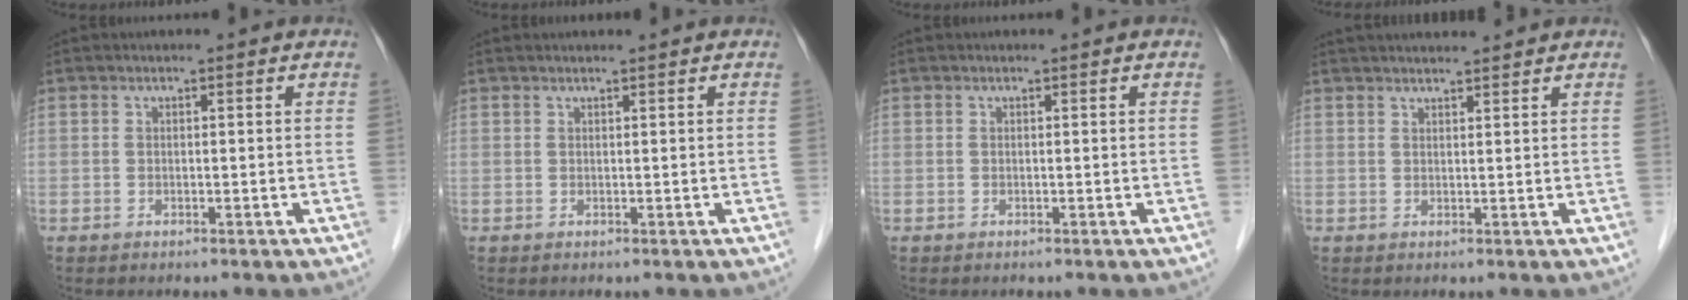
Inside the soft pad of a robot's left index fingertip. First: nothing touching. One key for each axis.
{"total": 1.0, "fx": 0.9, "fy": -0.1, "fz": 0.4, "tx": -0.005, "ty": 0.009, "tz": 0.017}
{"total": 0.0}
{"total": 6.9, "fx": 6.4, "fy": 0.5, "fz": 2.6, "tx": -0.036, "ty": 0.029, "tz": 0.088}